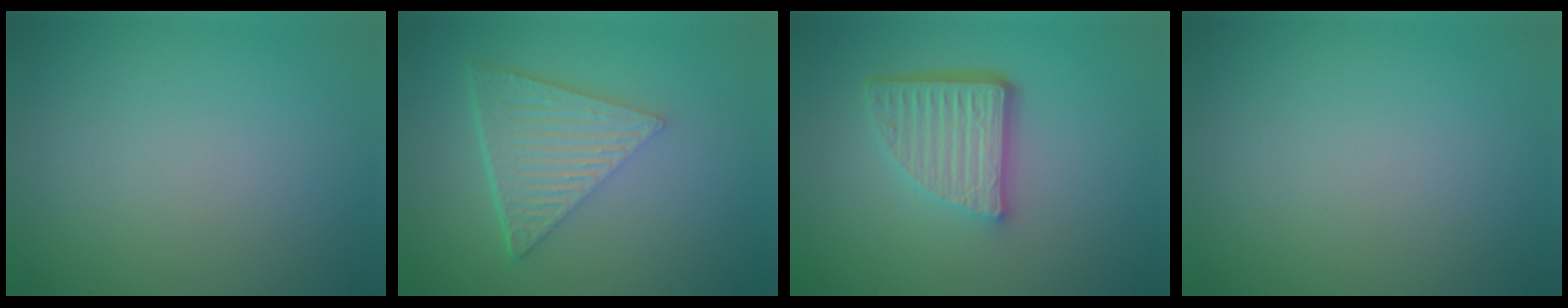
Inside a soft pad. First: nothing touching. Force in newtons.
{"total": 6.2, "press": 4.2, "slide": 4.6}
{"total": 5.4, "press": 3.7, "slide": 3.9}
{"total": 0.0}